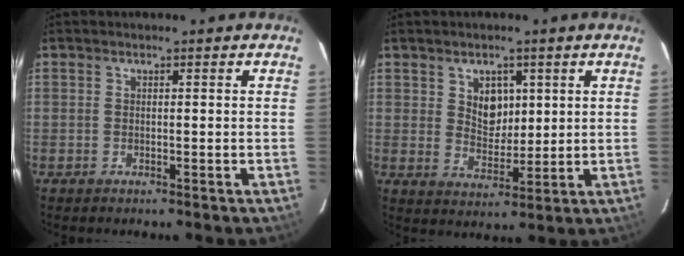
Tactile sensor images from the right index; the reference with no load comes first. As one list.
[{"total": 5.7, "force": [2.1, 4.3, 3.1], "torque": [-0.045, 0.003, 0.044]}]